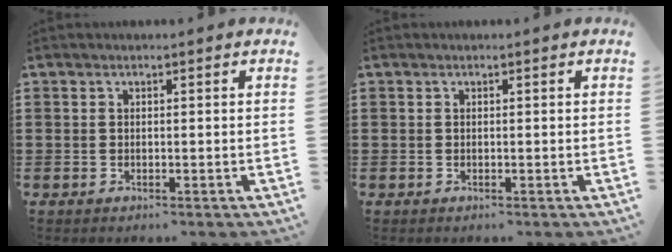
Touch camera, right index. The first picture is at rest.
{"total": 0.0}